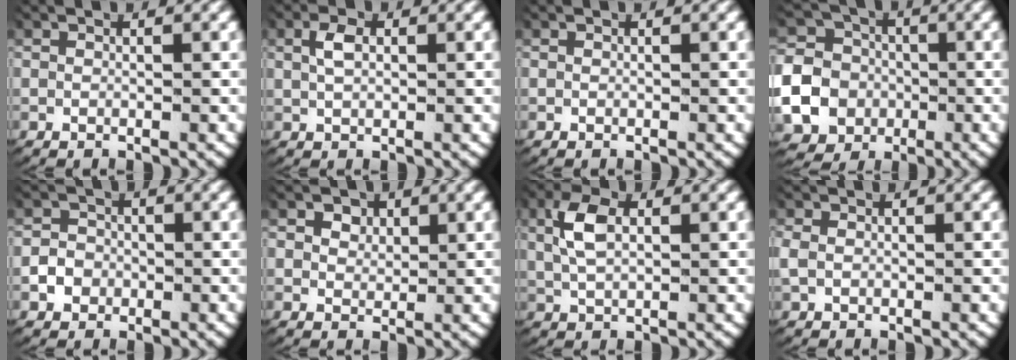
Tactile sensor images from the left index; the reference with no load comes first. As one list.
[{"total": 1.8, "force": [0.5, 0.9, 1.4], "torque": [-0.035, -0.003, 0.014]}, {"total": 0.0}, {"total": 13.1, "force": [-3.1, 12.1, 4.1], "torque": [-0.113, -0.048, -0.058]}, {"total": 2.4, "force": [-0.7, 2.3, 0.5], "torque": [-0.014, -0.003, -0.016]}, {"total": 1.4, "force": [0.9, 1.0, 0.5], "torque": [-0.009, -0.009, 0.022]}, {"total": 3.3, "force": [1.1, 1.6, 2.7], "torque": [-0.068, 0.001, 0.024]}, {"total": 1.2, "force": [-0.1, 1.0, 0.7], "torque": [-0.033, -0.004, 0.005]}]